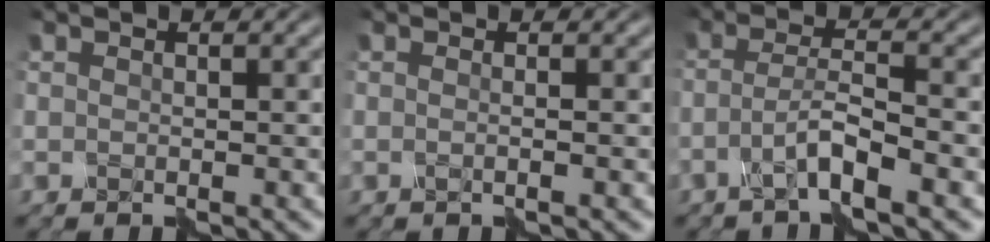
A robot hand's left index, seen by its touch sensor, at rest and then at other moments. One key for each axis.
{"total": 1.0, "fx": 0.1, "fy": 0.2, "fz": 1.0, "tx": -0.010, "ty": -0.007, "tz": -0.013}
{"total": 3.5, "fx": -1.6, "fy": 0.1, "fz": 3.1, "tx": -0.057, "ty": 0.015, "tz": -0.038}